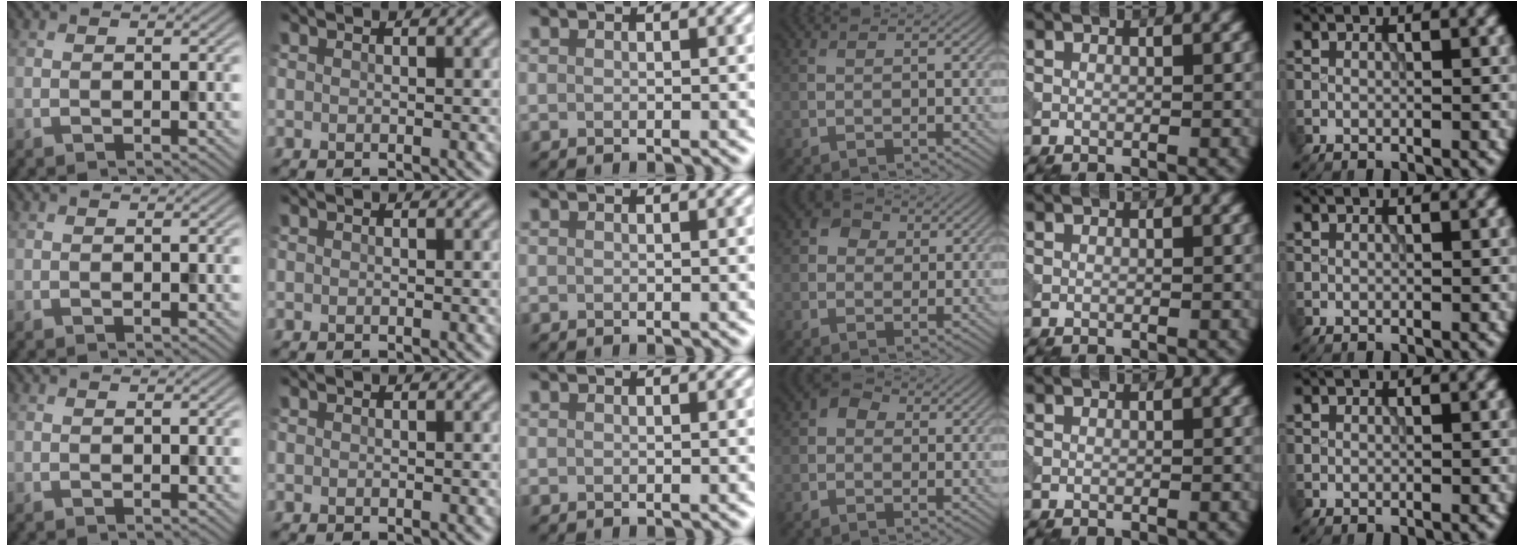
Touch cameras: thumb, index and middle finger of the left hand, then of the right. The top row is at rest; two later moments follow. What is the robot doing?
{"motion": "open", "object": "sandwich press"}